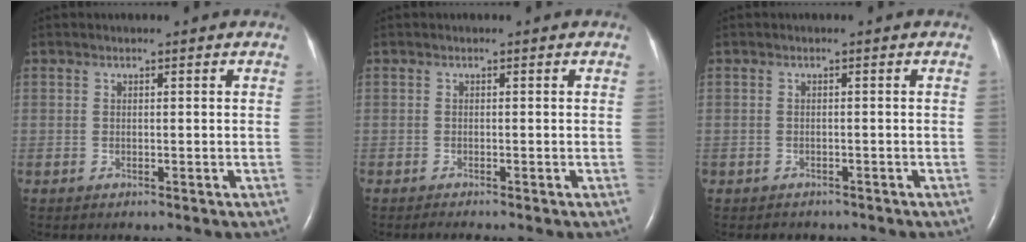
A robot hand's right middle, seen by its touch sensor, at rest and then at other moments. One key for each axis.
{"total": 1.1, "fx": -0.9, "fy": -0.3, "fz": 0.5, "tx": -0.013, "ty": -0.002, "tz": -0.018}
{"total": 1.9, "fx": -1.7, "fy": 1.0, "fz": 0.1, "tx": -0.010, "ty": 0.000, "tz": -0.023}